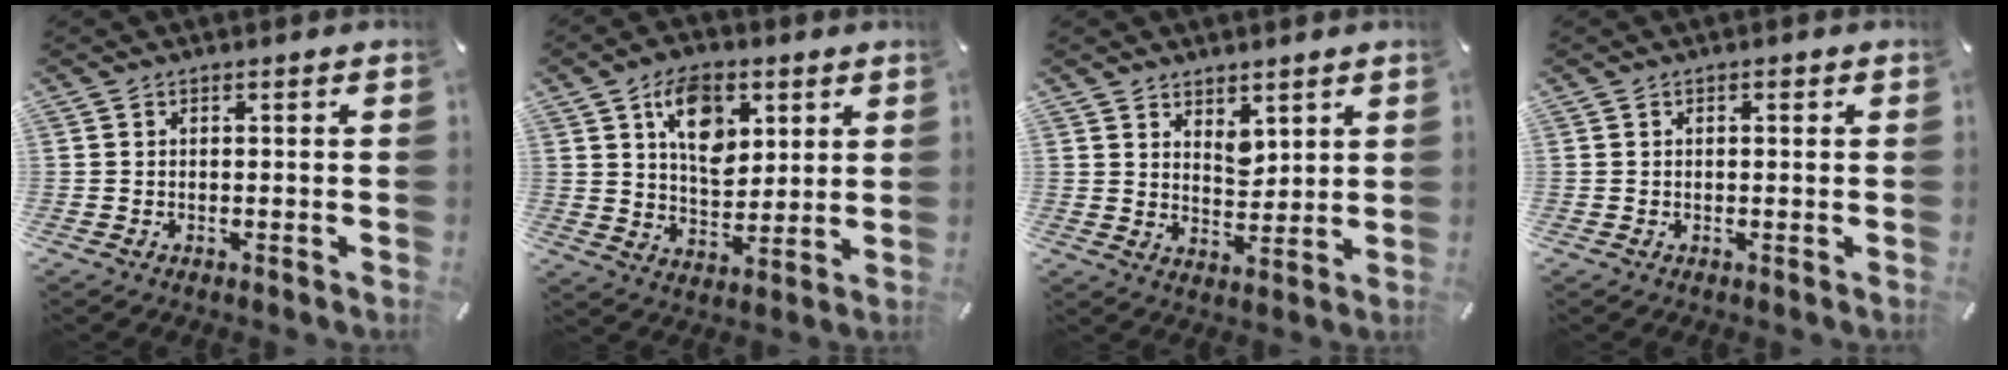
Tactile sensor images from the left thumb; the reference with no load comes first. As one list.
[{"total": 11.7, "force": [5.2, 7.8, 7.0], "torque": [-0.107, -0.005, 0.094]}, {"total": 5.0, "force": [3.6, 3.3, 1.3], "torque": [-0.005, -0.021, 0.061]}, {"total": 0.9, "force": [0.2, 0.5, 0.8], "torque": [-0.015, 0.005, 0.001]}]